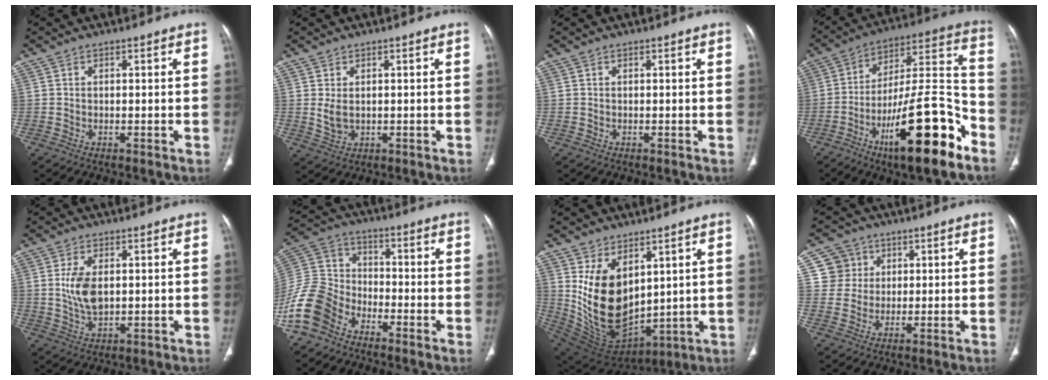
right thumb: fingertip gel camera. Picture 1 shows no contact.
{"total": 3.1, "force": [0.4, 2.1, 2.2], "torque": [-0.038, -0.006, 0.017]}
{"total": 0.0}
{"total": 24.4, "force": [-12.7, 6.4, 19.8], "torque": [-0.302, 0.075, -0.205]}
{"total": 6.8, "force": [1.0, 3.8, 5.6], "torque": [-0.109, -0.007, 0.024]}
{"total": 11.9, "force": [-7.6, 7.8, 4.7], "torque": [-0.090, 0.049, -0.162]}
{"total": 17.2, "force": [4.5, 11.0, 12.5], "torque": [-0.194, -0.042, 0.123]}
{"total": 6.5, "force": [2.0, 6.2, 0.4], "torque": [0.028, -0.002, 0.034]}